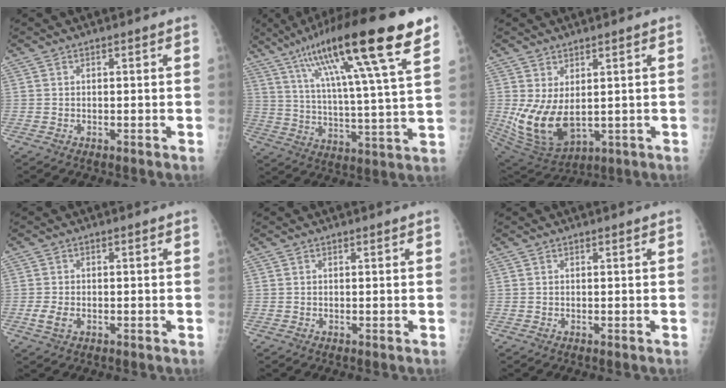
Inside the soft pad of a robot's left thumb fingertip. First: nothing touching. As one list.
[{"total": 24.0, "force": [13.4, 2.9, 19.7], "torque": [-0.322, -0.020, 0.219]}, {"total": 11.6, "force": [0.2, 6.7, 9.5], "torque": [-0.176, -0.018, 0.031]}, {"total": 3.1, "force": [-1.1, 1.9, 2.3], "torque": [-0.051, 0.005, -0.019]}, {"total": 0.0}, {"total": 0.0}]